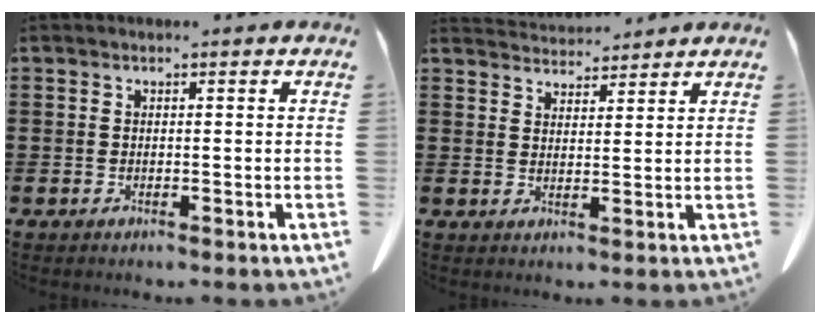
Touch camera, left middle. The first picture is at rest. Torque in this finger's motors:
{"motor_torque": [-0.28, 0.28, -0.21, -0.02]}